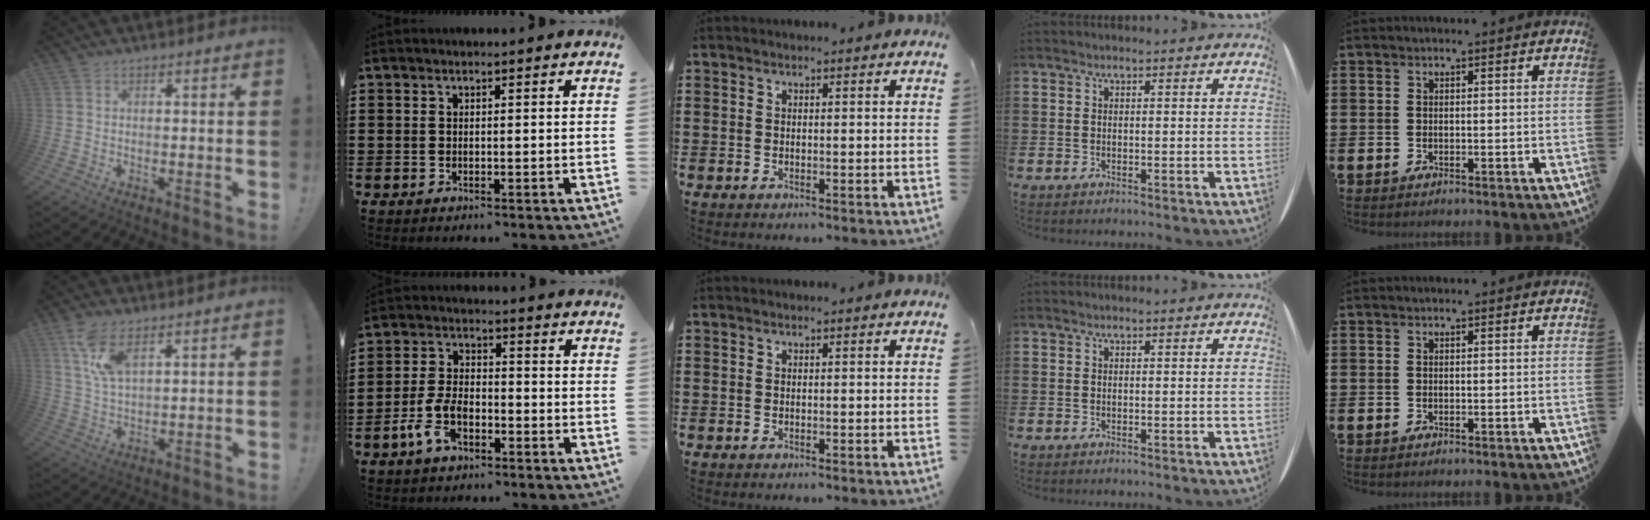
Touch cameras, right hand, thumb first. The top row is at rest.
{"thumb": {"total": 8.6, "force": [5.0, 3.5, 6.1], "torque": [-0.116, -0.013, 0.094]}, "index": {"total": 6.3, "force": [-3.2, 3.2, 4.4], "torque": [-0.110, 0.001, -0.066]}}